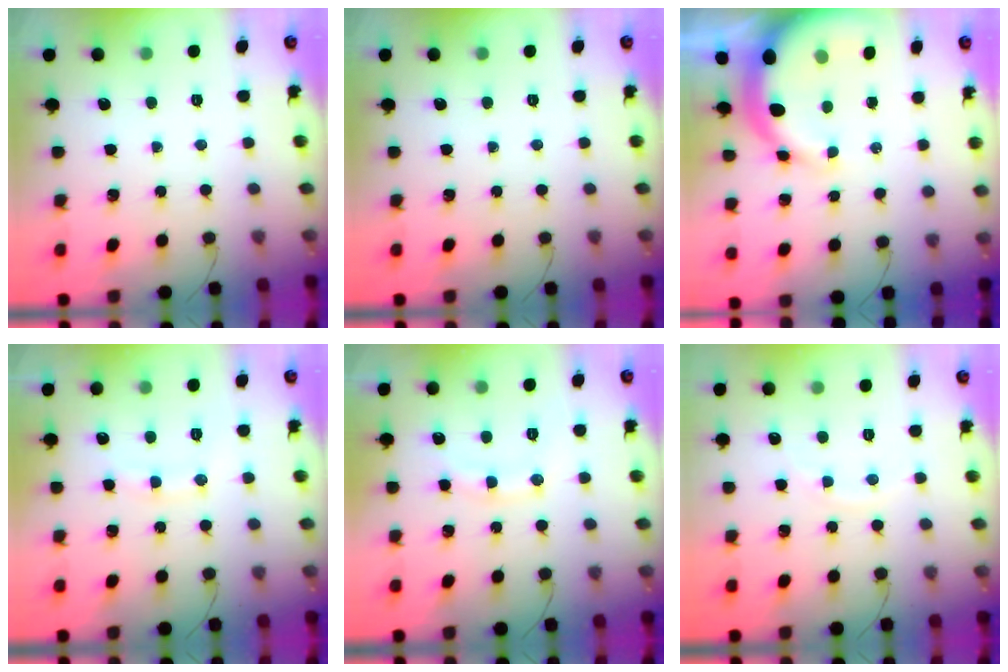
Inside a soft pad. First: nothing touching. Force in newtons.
{"total": 0.0}
{"total": 10.6, "press": 10.3, "slide": 2.3}
{"total": 8.8, "press": 8.7, "slide": 0.9}
{"total": 8.5, "press": 8.5, "slide": 0.8}
{"total": 5.7, "press": 5.4, "slide": 1.6}